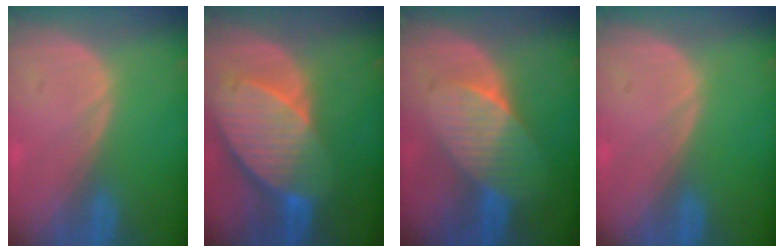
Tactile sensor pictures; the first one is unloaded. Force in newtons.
{"total": 10.5, "press": 9.2, "slide": 5.1}
{"total": 7.4, "press": 6.7, "slide": 3.2}
{"total": 0.0}